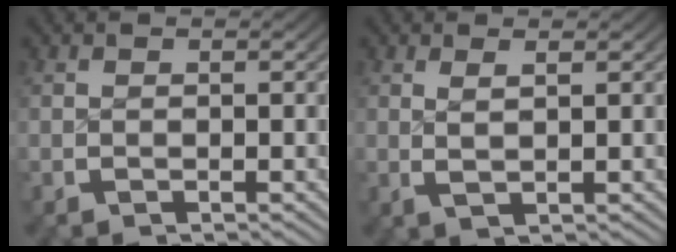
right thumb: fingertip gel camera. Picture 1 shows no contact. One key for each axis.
{"total": 1.4, "fx": 0.7, "fy": 0.2, "fz": 1.2, "tx": -0.026, "ty": -0.008, "tz": 0.021}